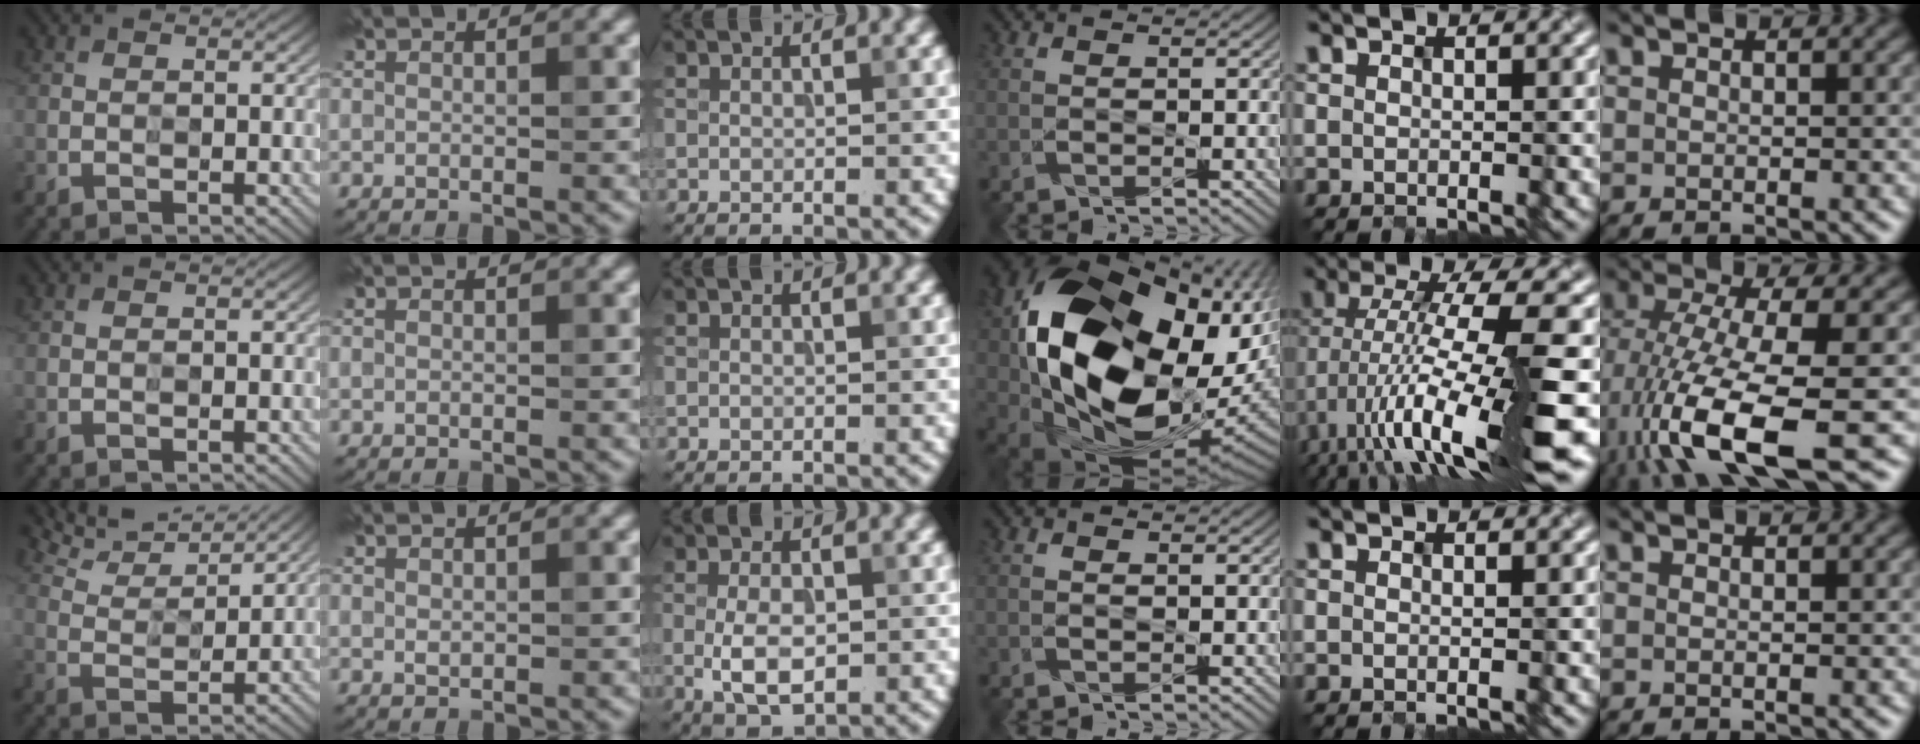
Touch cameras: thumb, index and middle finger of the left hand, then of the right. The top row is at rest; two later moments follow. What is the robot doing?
{"motion": "insert", "object": "drawer"}